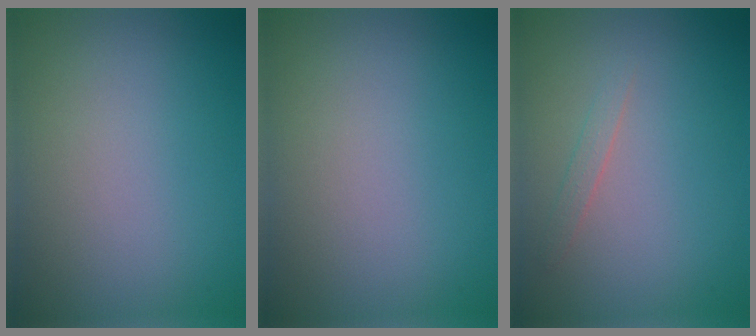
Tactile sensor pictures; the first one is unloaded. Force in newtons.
{"total": 0.0}
{"total": 0.9, "press": 0.9, "slide": 0.0}